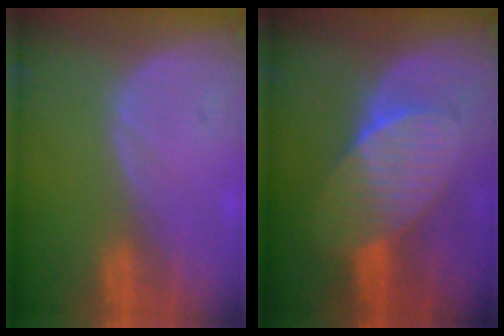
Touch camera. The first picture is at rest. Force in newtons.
{"total": 7.4, "press": 6.9, "slide": 2.5}